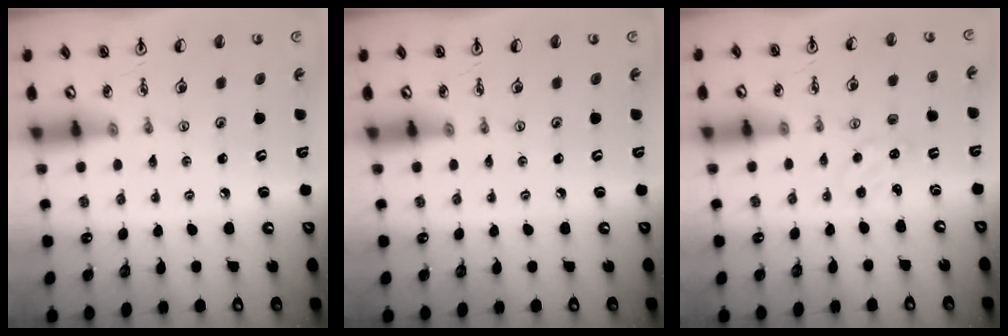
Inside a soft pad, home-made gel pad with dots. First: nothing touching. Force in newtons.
{"total": 0.0}
{"total": 0.9, "press": 0.8, "slide": 0.2}